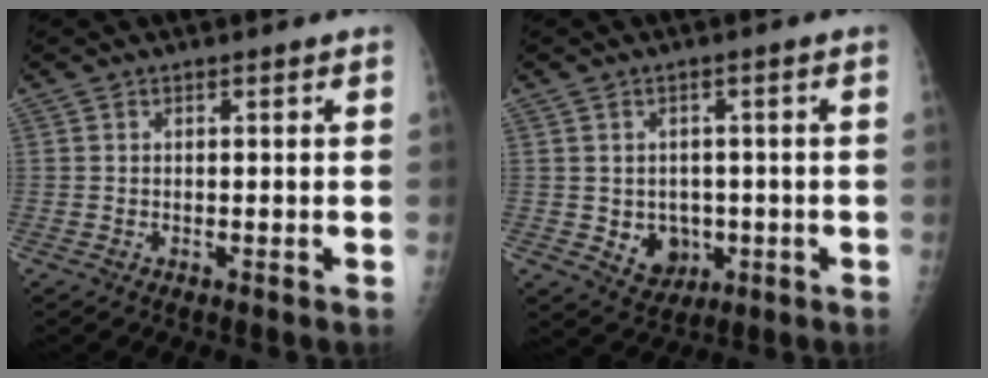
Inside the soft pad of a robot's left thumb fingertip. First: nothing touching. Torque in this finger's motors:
{"motor_torque": [0.40, 0.83, 0.21, 0.05, 0.00]}